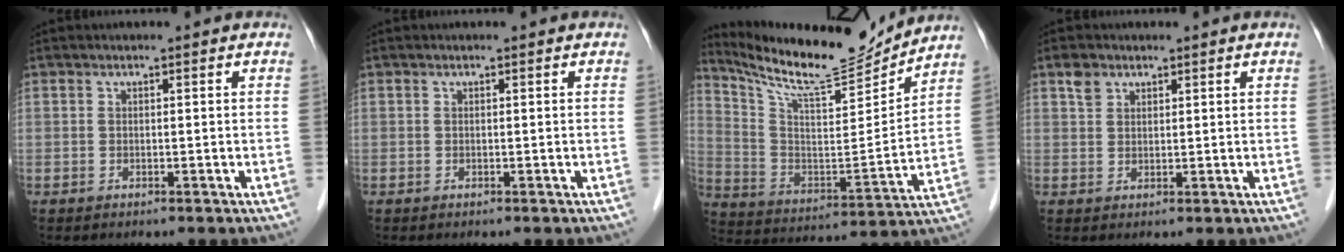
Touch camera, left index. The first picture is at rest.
{"total": 0.0}
{"total": 17.7, "force": [16.5, 1.3, 6.3], "torque": [-0.128, -0.026, 0.276]}
{"total": 2.3, "force": [1.5, 1.6, 0.7], "torque": [-0.016, 0.009, 0.030]}